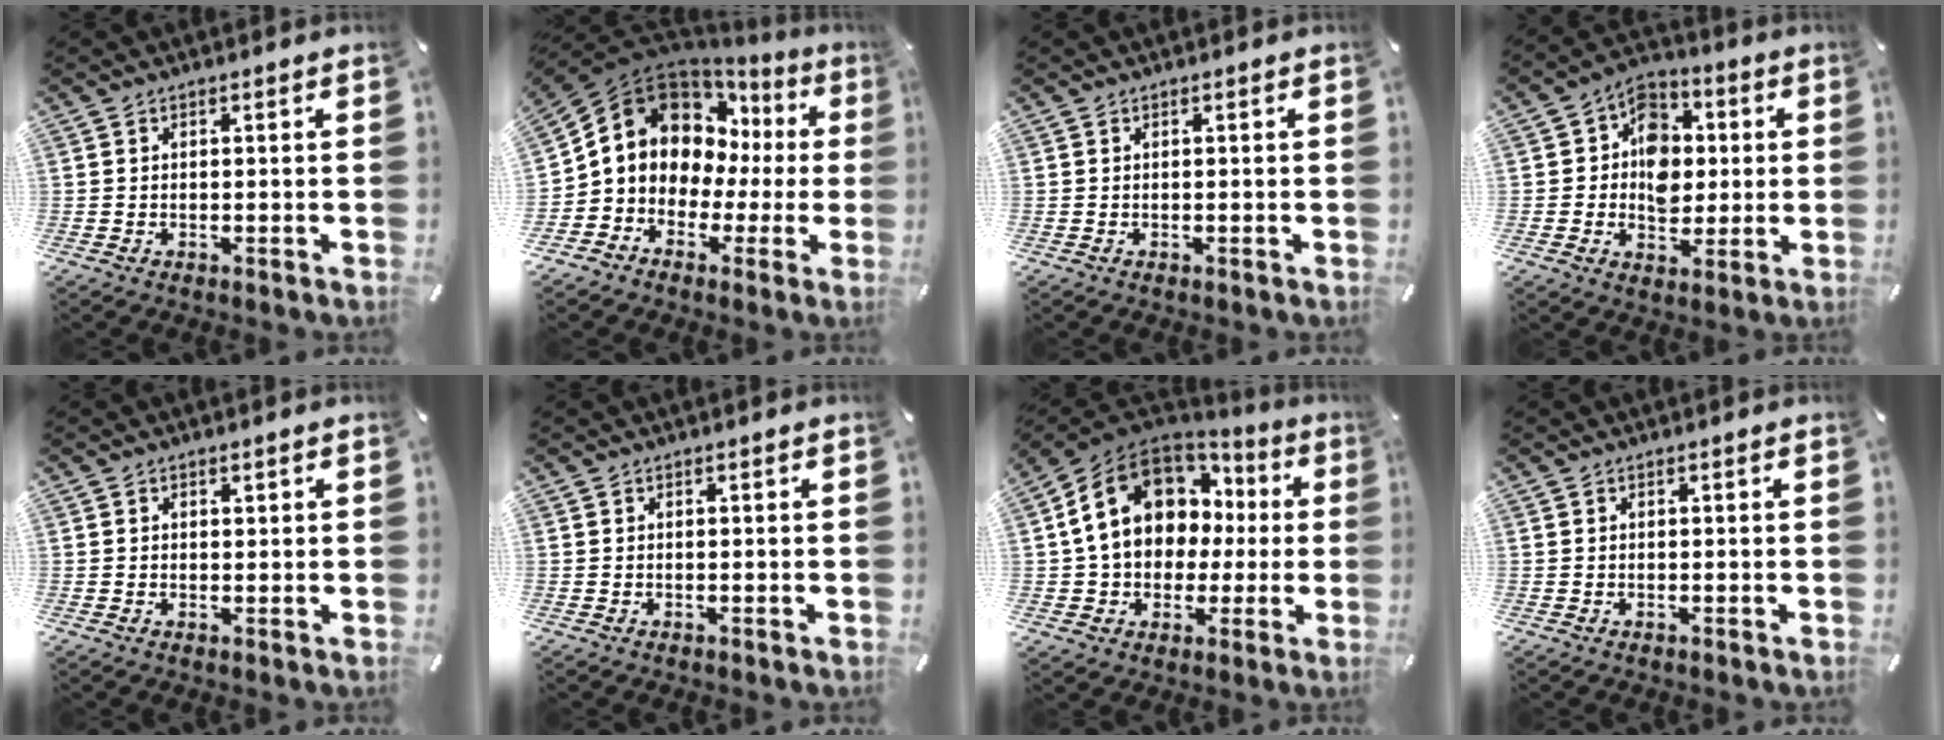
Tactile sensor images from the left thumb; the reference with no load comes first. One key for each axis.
{"total": 10.8, "fx": 2.5, "fy": 9.8, "fz": 3.6, "tx": -0.084, "ty": -0.029, "tz": 0.051}
{"total": 0.0}
{"total": 10.8, "fx": -0.3, "fy": 9.2, "fz": 5.7, "tx": -0.077, "ty": 0.013, "tz": -0.003}
{"total": 1.0, "fx": 0.3, "fy": 0.9, "fz": 0.3, "tx": 0.001, "ty": 0.001, "tz": 0.002}
{"total": 0.0}
{"total": 15.4, "fx": 4.3, "fy": 12.4, "fz": 8.0, "tx": -0.158, "ty": -0.015, "tz": 0.086}
{"total": 0.0}